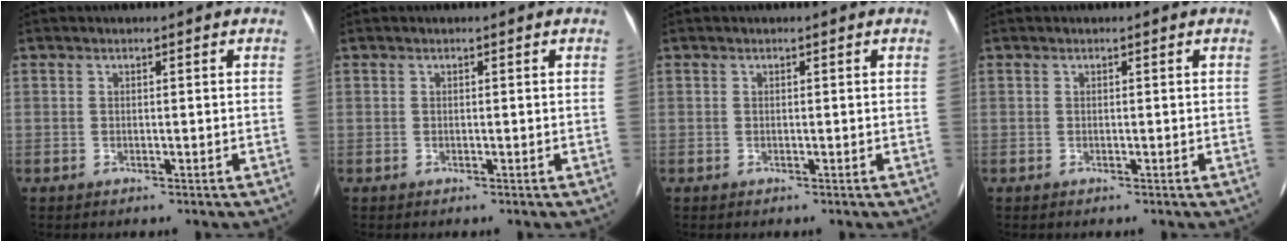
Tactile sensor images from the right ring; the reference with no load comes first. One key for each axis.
{"total": 0.0}
{"total": 0.0}
{"total": 0.0}